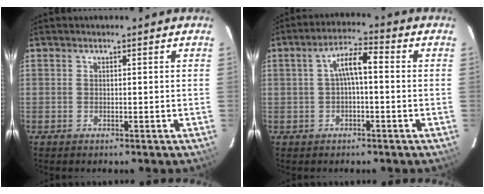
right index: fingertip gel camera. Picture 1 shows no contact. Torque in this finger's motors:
{"motor_torque": [0.55, -0.32, 0.44, 0.10]}